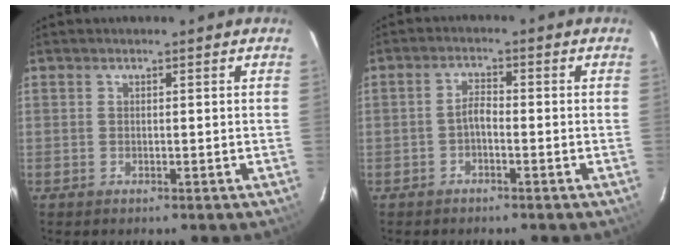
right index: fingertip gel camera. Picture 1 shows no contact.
{"total": 2.1, "force": [-1.2, 0.7, 1.6], "torque": [-0.034, 0.009, -0.024]}